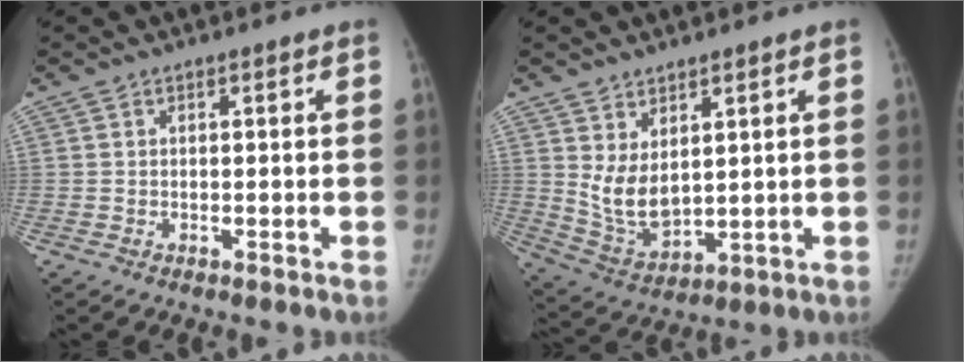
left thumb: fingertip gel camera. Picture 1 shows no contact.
{"total": 8.1, "force": [2.7, 4.5, 6.2], "torque": [-0.102, -0.032, 0.074]}